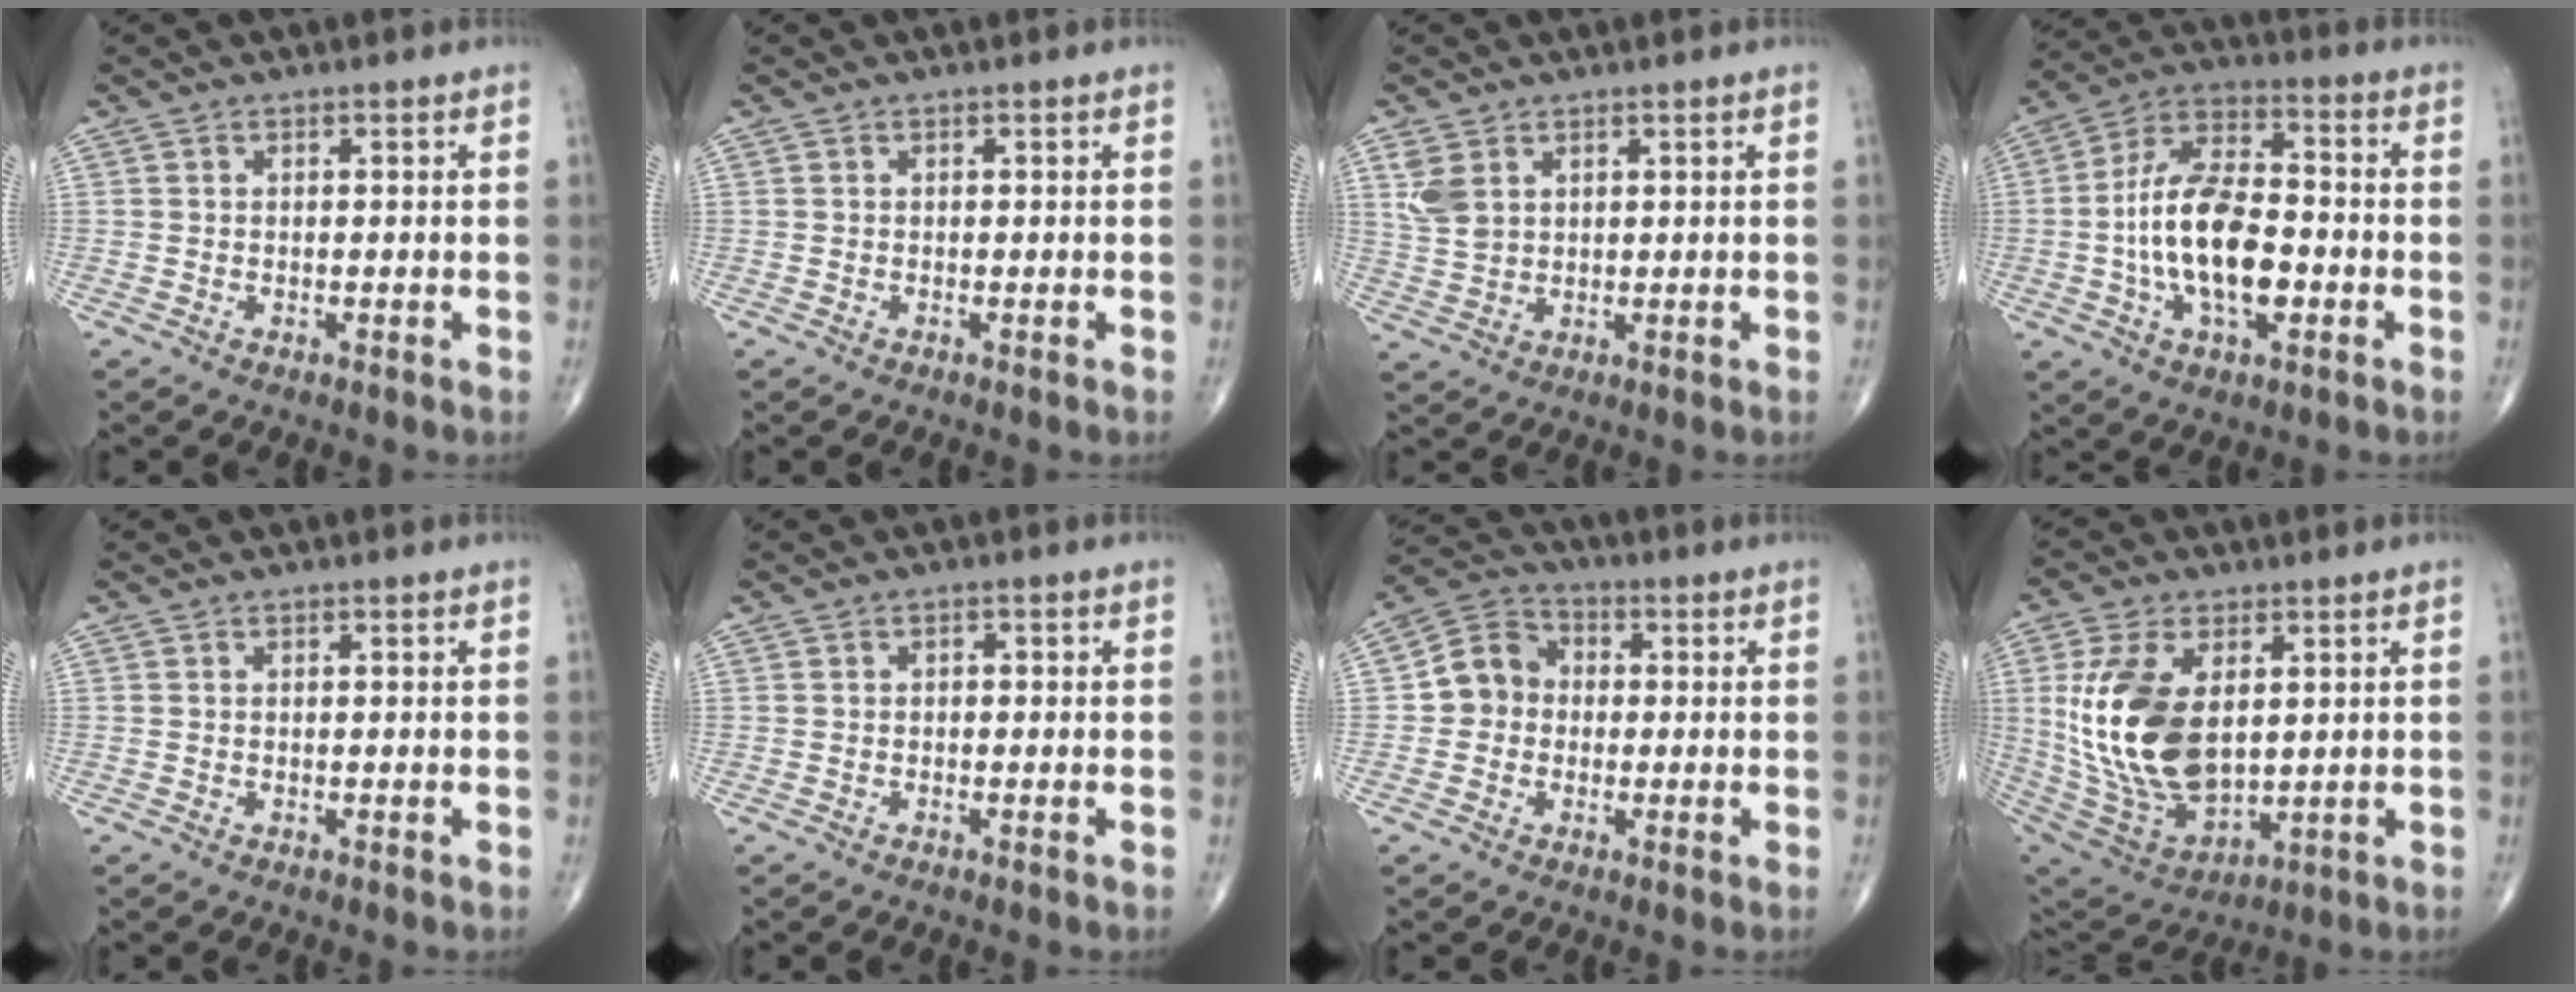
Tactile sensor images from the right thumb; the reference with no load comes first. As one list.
[{"total": 0.0}, {"total": 5.1, "force": [2.2, 3.3, 3.1], "torque": [-0.061, -0.005, 0.055]}, {"total": 17.0, "force": [-2.7, 8.4, 14.5], "torque": [-0.262, 0.029, -0.051]}, {"total": 0.0}, {"total": 0.8, "force": [0.0, 0.6, 0.5], "torque": [-0.004, 0.002, -0.004]}, {"total": 7.5, "force": [-0.3, 6.7, 3.4], "torque": [-0.040, 0.027, -0.021]}, {"total": 20.6, "force": [2.6, 11.7, 16.8], "torque": [-0.328, -0.023, 0.068]}]